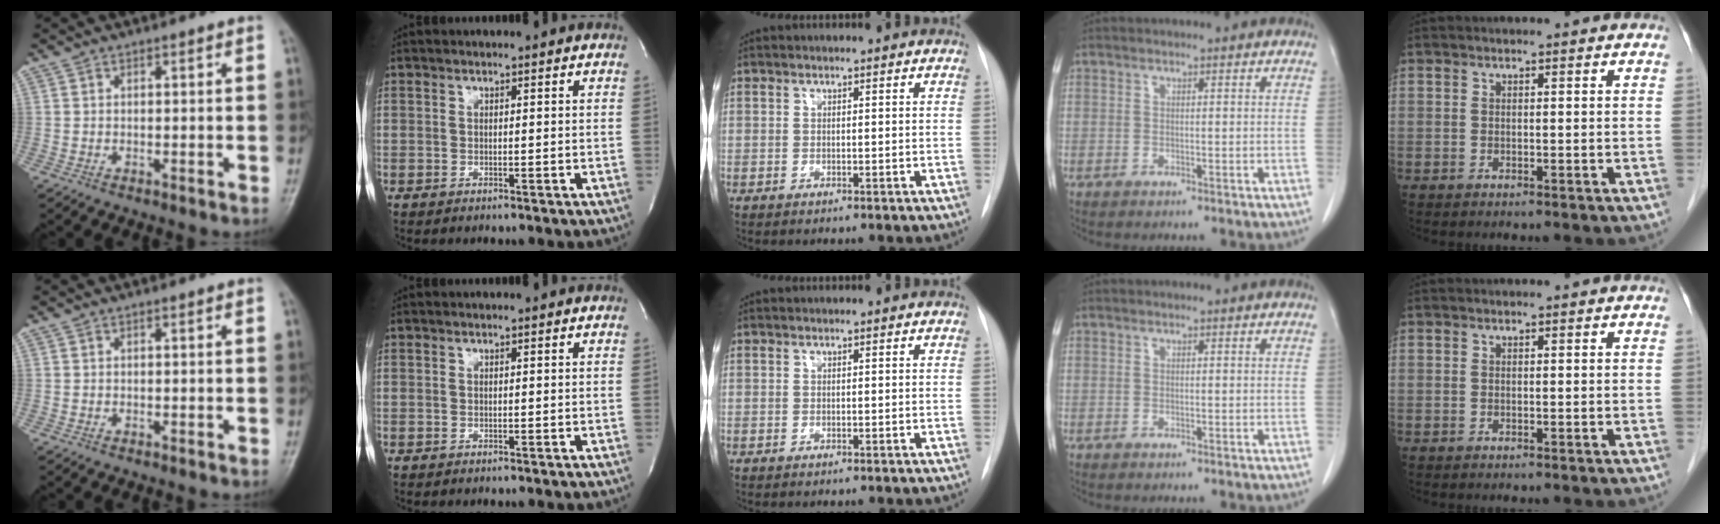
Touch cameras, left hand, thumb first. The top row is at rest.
{}